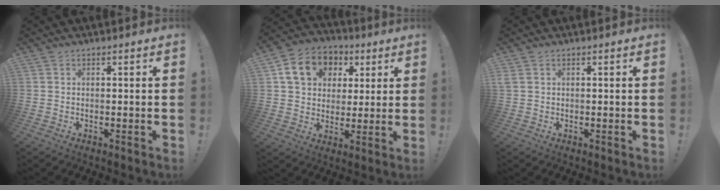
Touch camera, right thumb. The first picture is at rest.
{"total": 14.7, "force": [5.8, 11.5, 7.0], "torque": [-0.096, -0.015, 0.113]}
{"total": 1.2, "force": [0.6, 0.9, 0.7], "torque": [-0.020, 0.006, 0.012]}